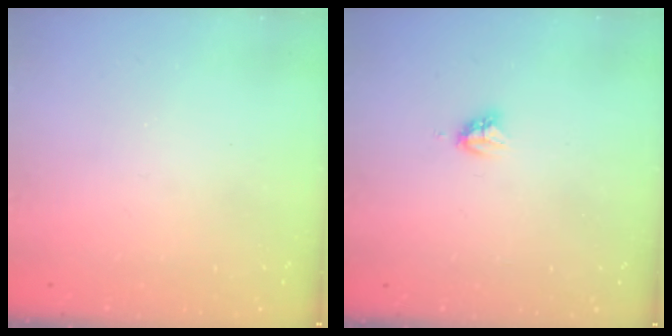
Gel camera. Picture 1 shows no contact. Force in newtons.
{"total": 3.2, "press": 3.2, "slide": 0.4}